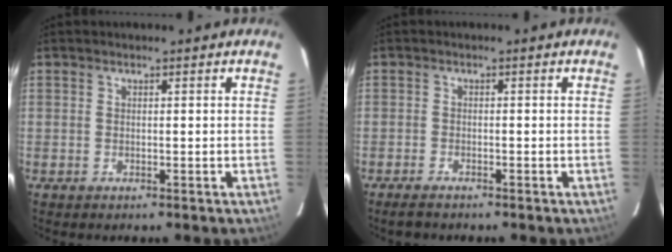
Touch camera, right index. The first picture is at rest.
{"total": 2.4, "force": [-2.2, 0.6, 0.9], "torque": [-0.029, -0.005, -0.040]}